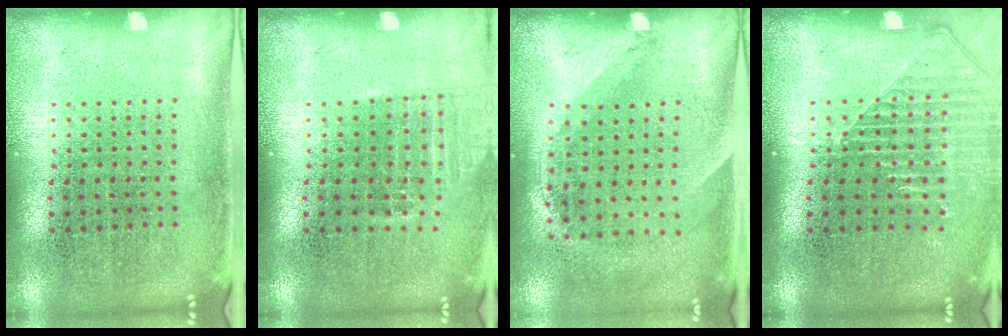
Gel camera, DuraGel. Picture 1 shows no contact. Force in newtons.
{"total": 1.0, "press": 0.9, "slide": 0.5}
{"total": 1.3, "press": 0.9, "slide": 0.9}
{"total": 1.4, "press": 1.3, "slide": 0.5}